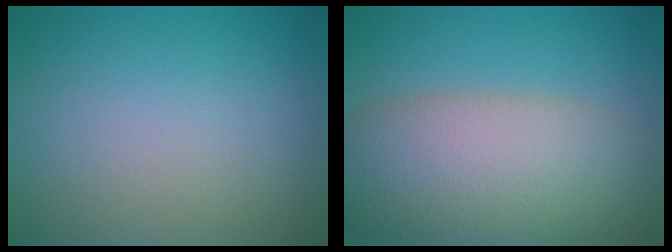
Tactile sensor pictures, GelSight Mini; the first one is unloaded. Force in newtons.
{"total": 9.8, "press": 9.8, "slide": 0.6}